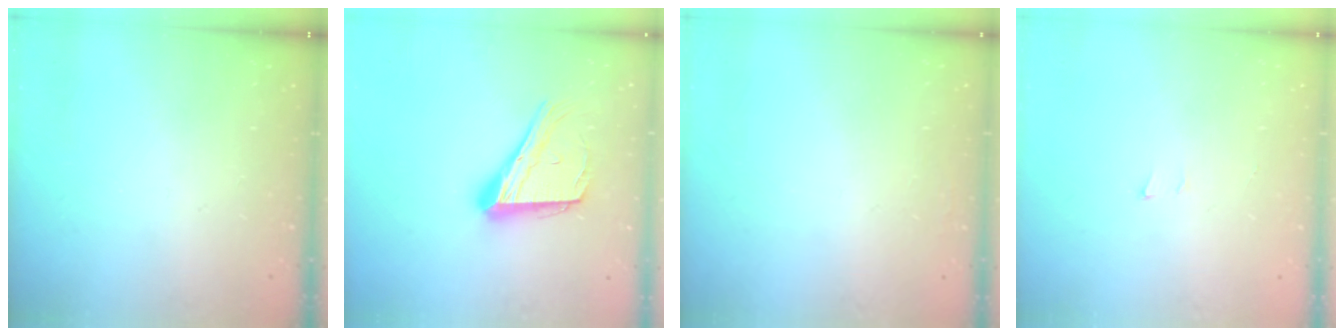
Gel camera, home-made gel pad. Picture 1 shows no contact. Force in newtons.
{"total": 17.9, "press": 17.8, "slide": 1.9}
{"total": 1.8, "press": 1.7, "slide": 0.4}
{"total": 3.5, "press": 2.3, "slide": 2.6}